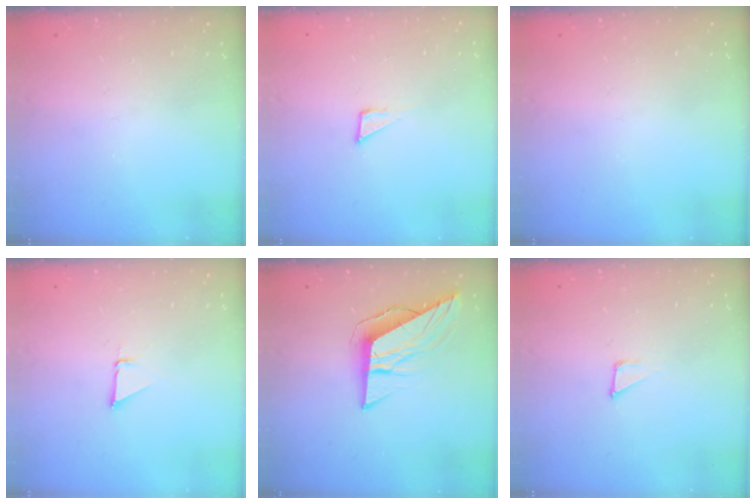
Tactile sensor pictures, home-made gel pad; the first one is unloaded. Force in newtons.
{"total": 2.1, "press": 2.1, "slide": 0.1}
{"total": 0.0}
{"total": 1.5, "press": 1.5, "slide": 0.0}
{"total": 8.7, "press": 8.7, "slide": 0.3}
{"total": 1.2, "press": 1.2, "slide": 0.0}